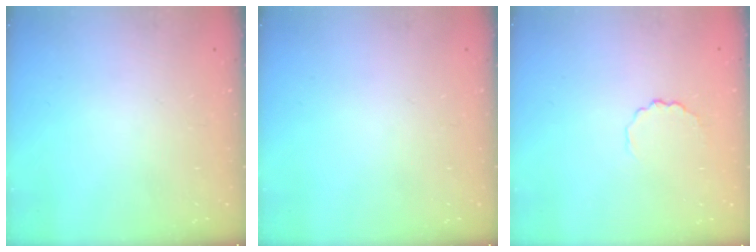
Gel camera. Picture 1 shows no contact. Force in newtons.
{"total": 0.0}
{"total": 2.8, "press": 2.6, "slide": 1.1}